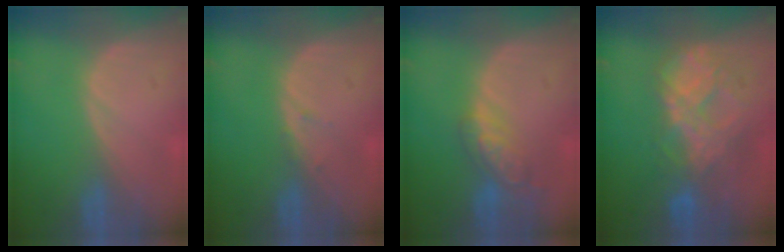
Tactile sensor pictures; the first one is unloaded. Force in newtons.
{"total": 0.8, "press": 0.7, "slide": 0.3}
{"total": 5.7, "press": 5.0, "slide": 2.6}
{"total": 8.7, "press": 7.5, "slide": 4.3}